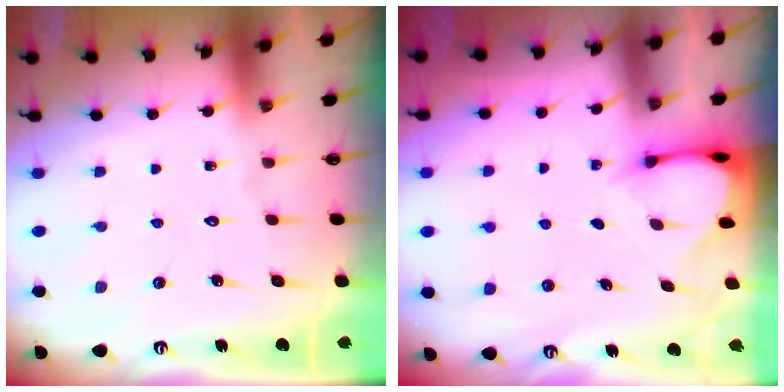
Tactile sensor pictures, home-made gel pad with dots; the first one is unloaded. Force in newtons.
{"total": 3.3, "press": 3.2, "slide": 0.3}